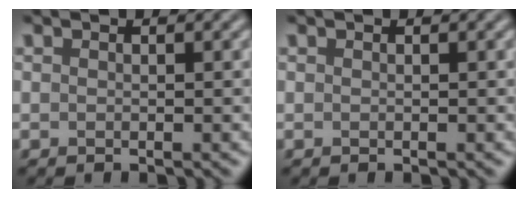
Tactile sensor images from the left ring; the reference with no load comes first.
{"total": 0.0}